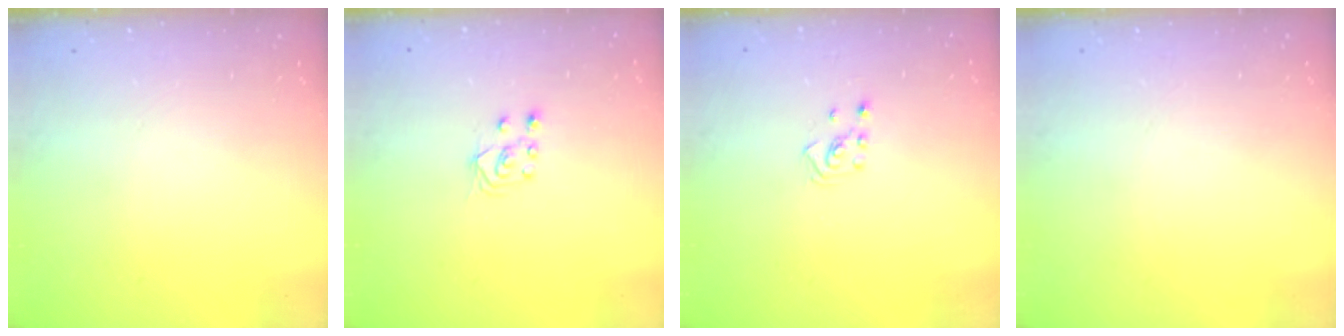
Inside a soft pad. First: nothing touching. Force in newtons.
{"total": 4.3, "press": 4.3, "slide": 0.6}
{"total": 2.1, "press": 1.9, "slide": 0.8}
{"total": 0.0}